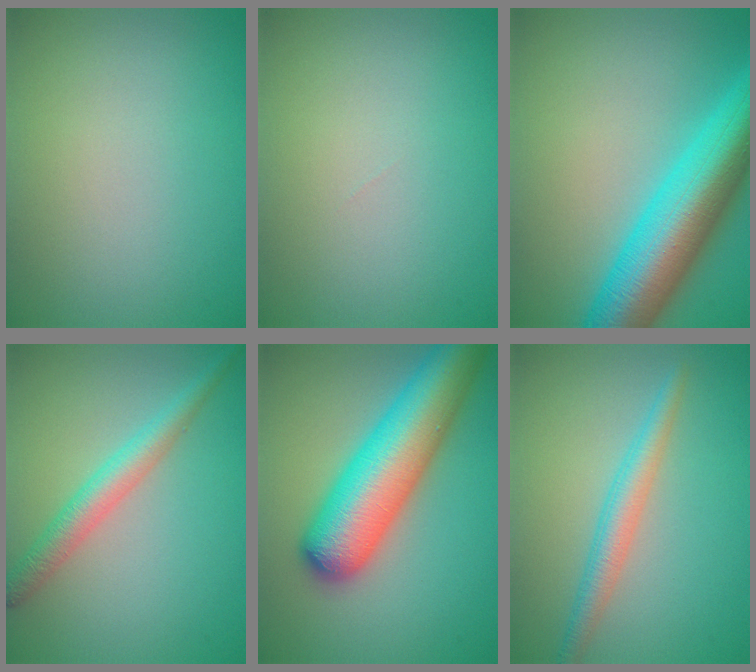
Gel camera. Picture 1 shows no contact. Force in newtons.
{"total": 0.0}
{"total": 11.4, "press": 11.4, "slide": 0.5}
{"total": 3.2, "press": 3.2, "slide": 0.0}
{"total": 10.1, "press": 10.1, "slide": 0.4}
{"total": 2.7, "press": 2.7, "slide": 0.1}